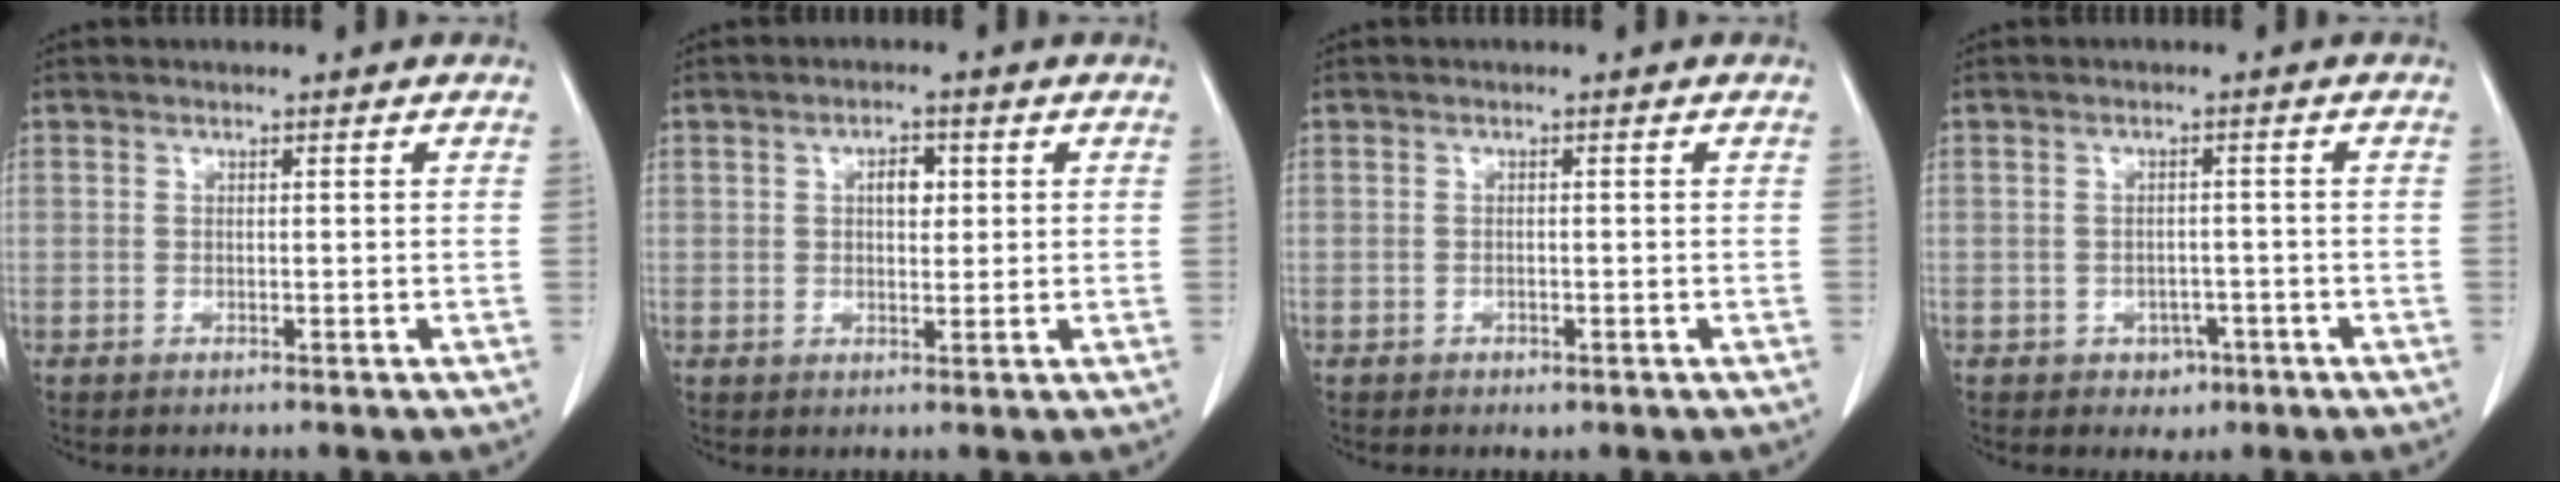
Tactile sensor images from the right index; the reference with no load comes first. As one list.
[{"total": 3.2, "force": [0.9, 1.7, 2.5], "torque": [-0.037, 0.004, 0.013]}, {"total": 1.0, "force": [-0.6, 0.6, 0.5], "torque": [-0.004, 0.001, -0.004]}, {"total": 2.9, "force": [-1.5, 2.2, 1.0], "torque": [-0.002, 0.008, -0.015]}]